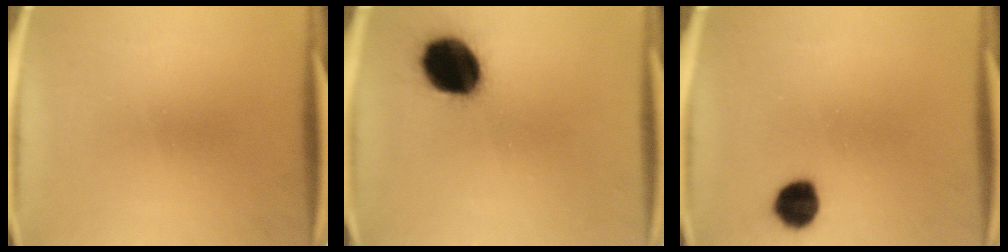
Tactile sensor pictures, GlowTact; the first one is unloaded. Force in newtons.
{"total": 17.4}
{"total": 6.7}